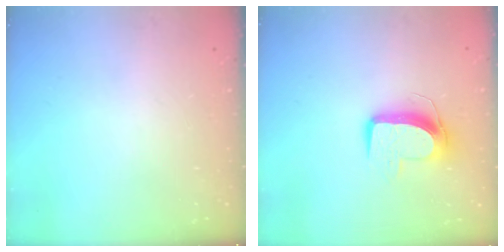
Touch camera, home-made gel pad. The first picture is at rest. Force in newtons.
{"total": 10.3, "press": 10.3, "slide": 0.2}